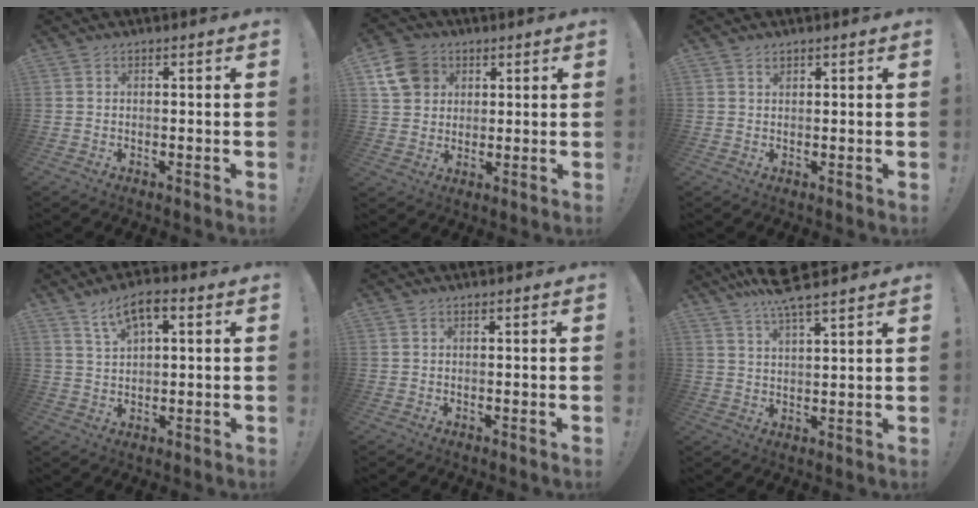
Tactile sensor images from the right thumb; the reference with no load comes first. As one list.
[{"total": 10.6, "force": [4.2, 8.9, 4.0], "torque": [-0.067, -0.016, 0.086]}, {"total": 1.1, "force": [0.9, 0.5, 0.4], "torque": [0.005, -0.006, 0.015]}, {"total": 7.2, "force": [3.3, 3.4, 5.4], "torque": [-0.081, -0.008, 0.058]}, {"total": 0.0}, {"total": 8.5, "force": [7.2, 0.9, 4.6], "torque": [-0.088, -0.039, 0.128]}]